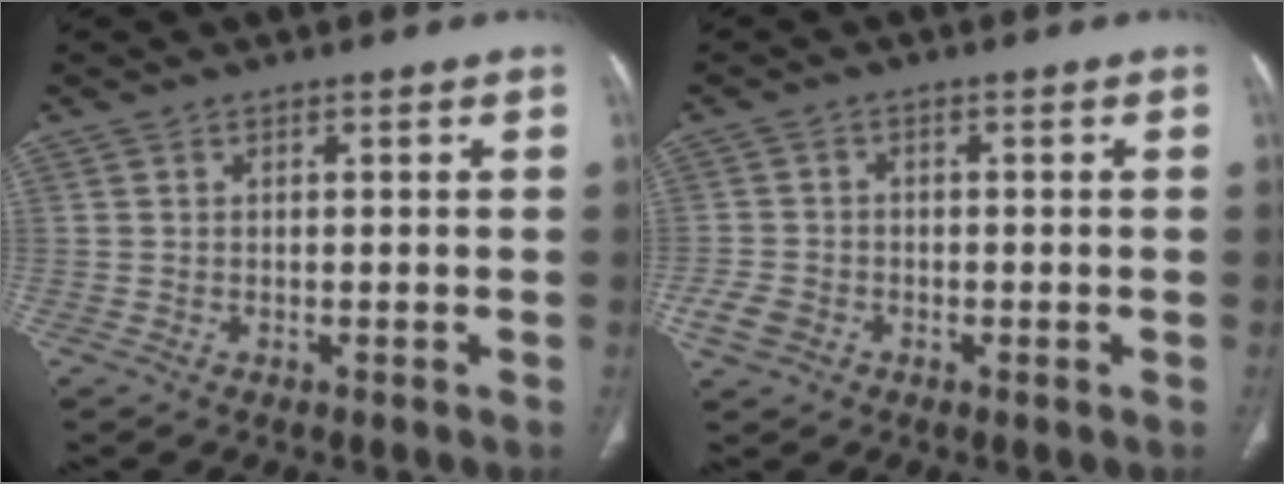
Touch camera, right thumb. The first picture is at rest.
{"total": 4.0, "force": [-1.7, 3.1, 1.8], "torque": [-0.034, 0.013, -0.030]}